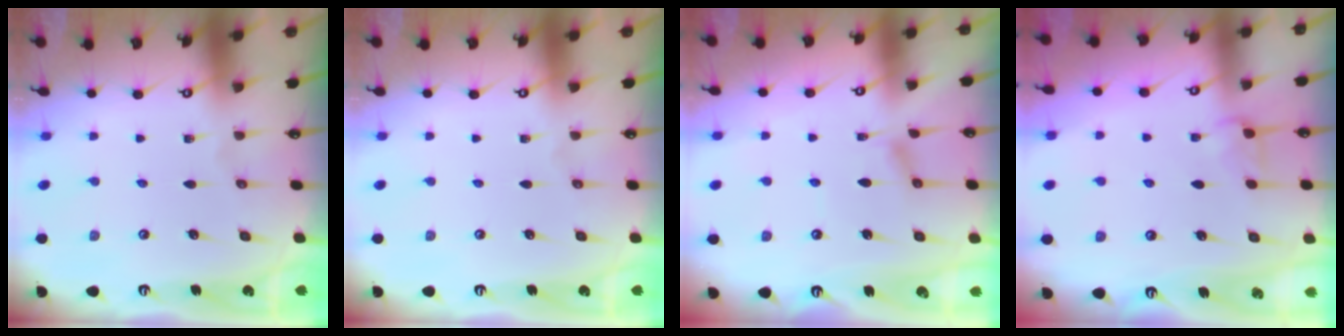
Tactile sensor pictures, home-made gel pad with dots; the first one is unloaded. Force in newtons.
{"total": 0.0}
{"total": 1.4, "press": 1.3, "slide": 0.5}
{"total": 2.1, "press": 2.0, "slide": 0.6}